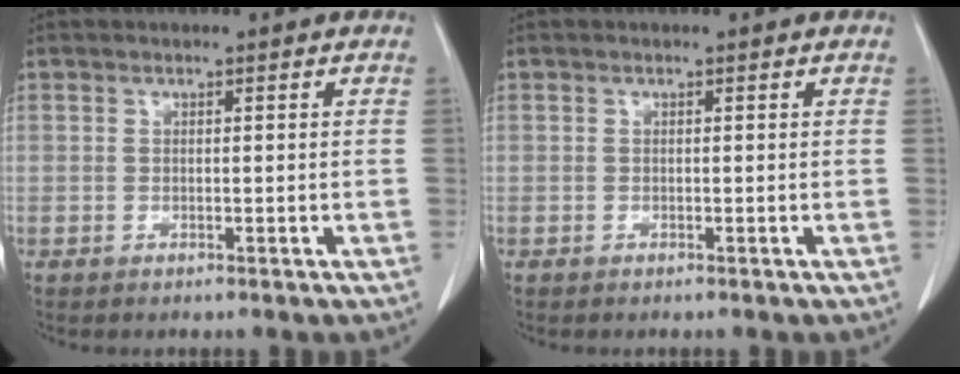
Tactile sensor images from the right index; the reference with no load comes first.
{"total": 0.0}